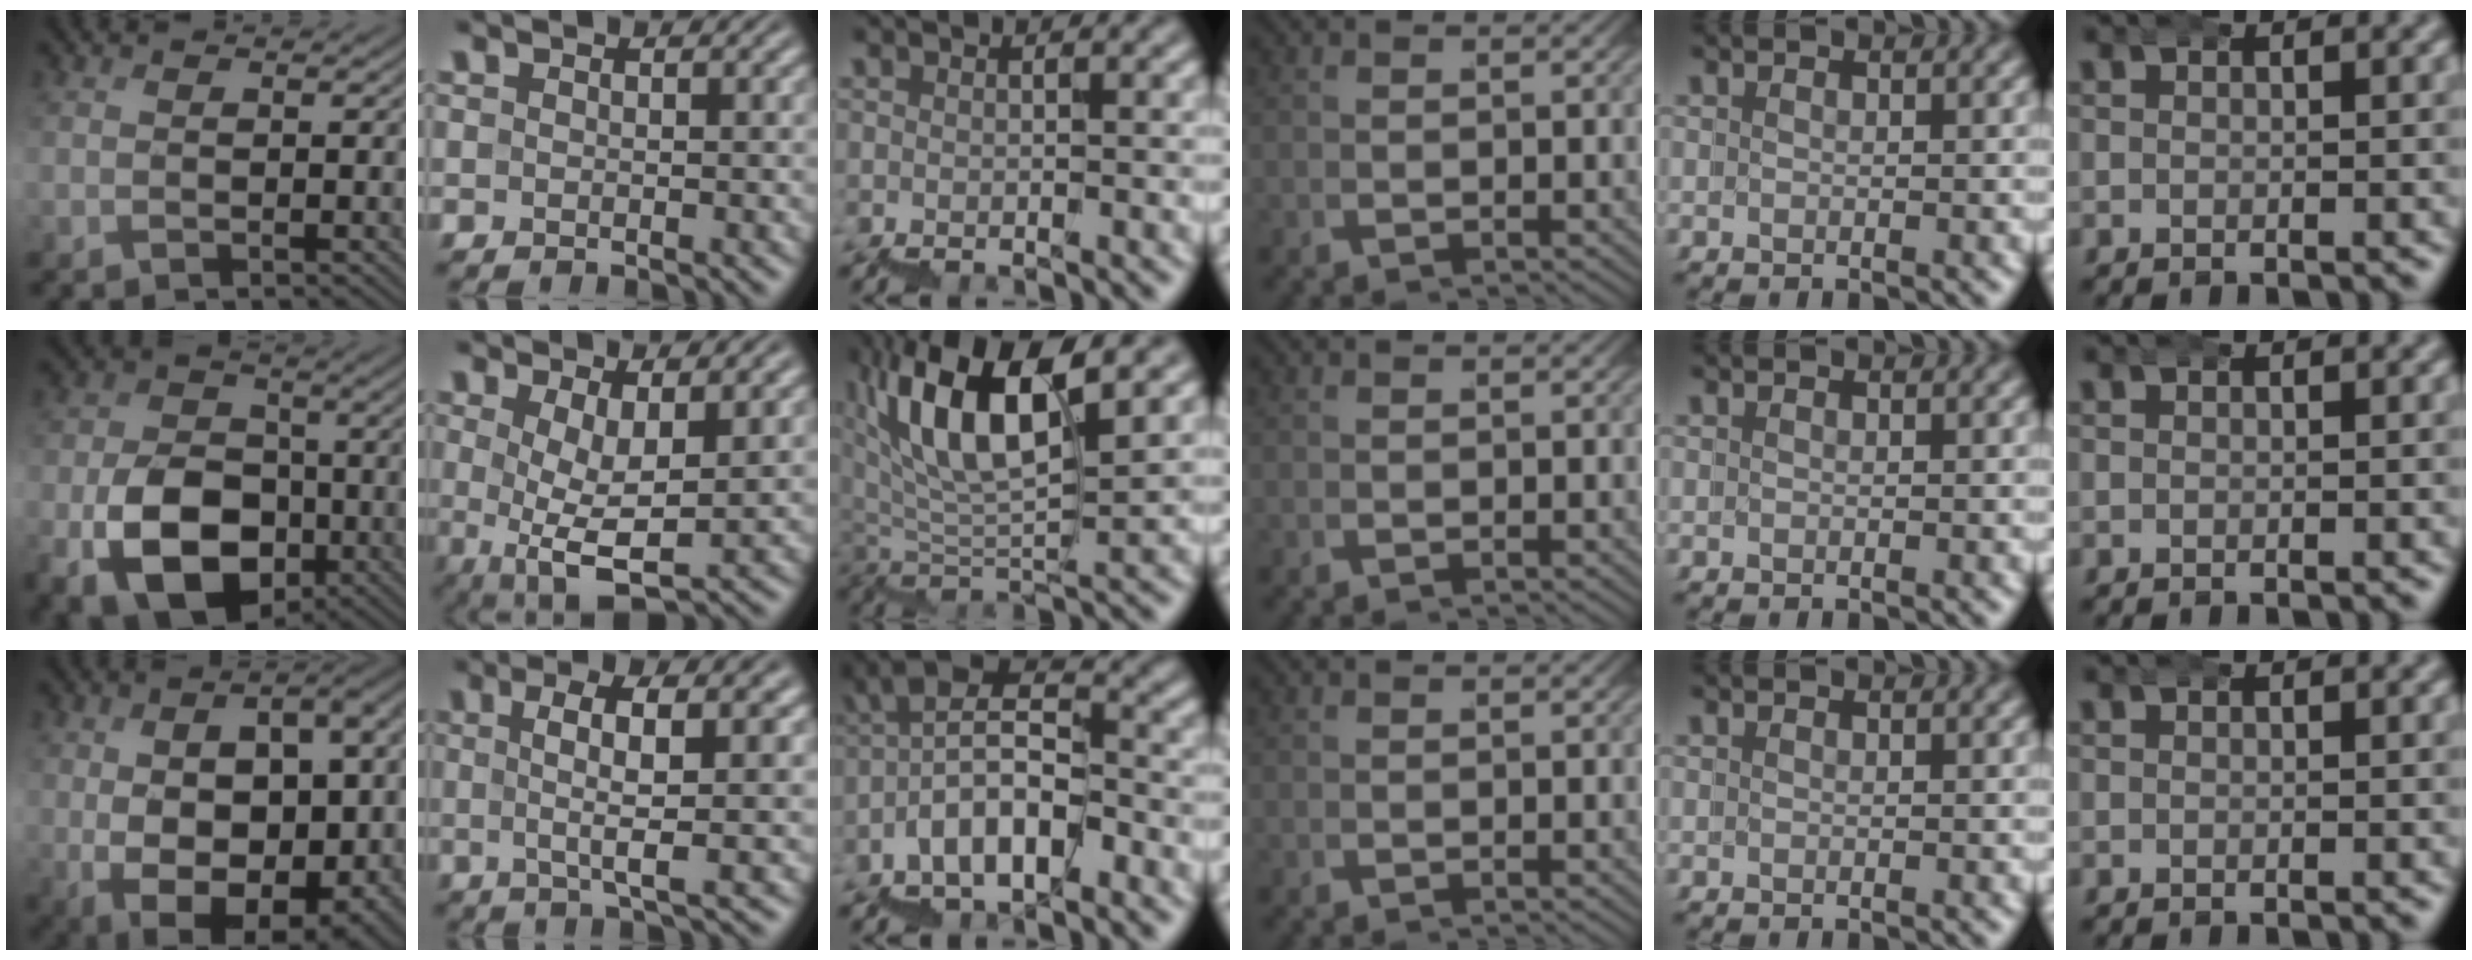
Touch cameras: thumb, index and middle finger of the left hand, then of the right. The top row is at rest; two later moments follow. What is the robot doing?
{"motion": "wrap", "object": "bubble wrap"}